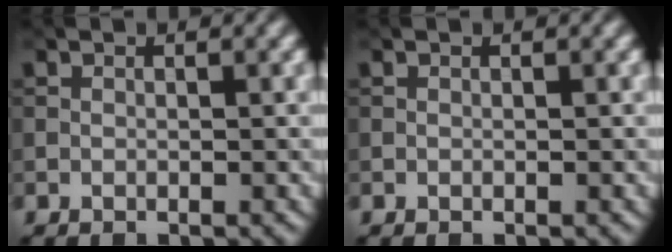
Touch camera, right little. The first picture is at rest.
{"total": 0.0}